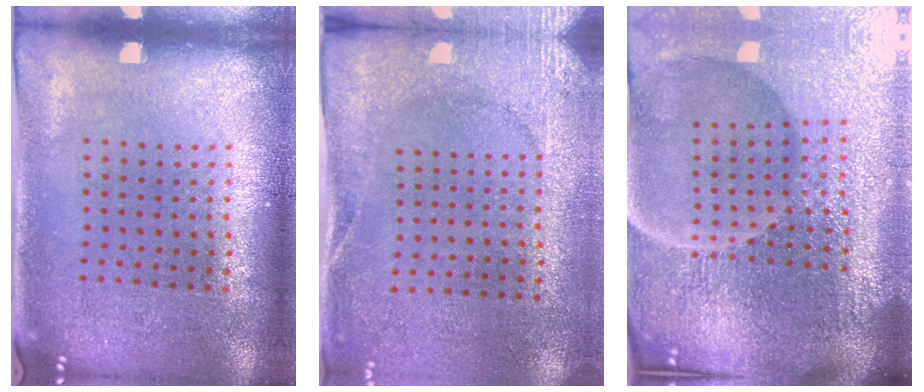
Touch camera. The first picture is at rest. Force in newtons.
{"total": 2.7, "press": 2.3, "slide": 1.3}
{"total": 7.4, "press": 6.4, "slide": 3.6}